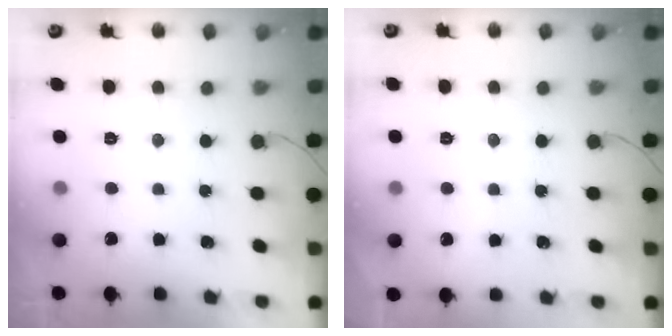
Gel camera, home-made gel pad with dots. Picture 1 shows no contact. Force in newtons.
{"total": 2.1, "press": 2.1, "slide": 0.3}